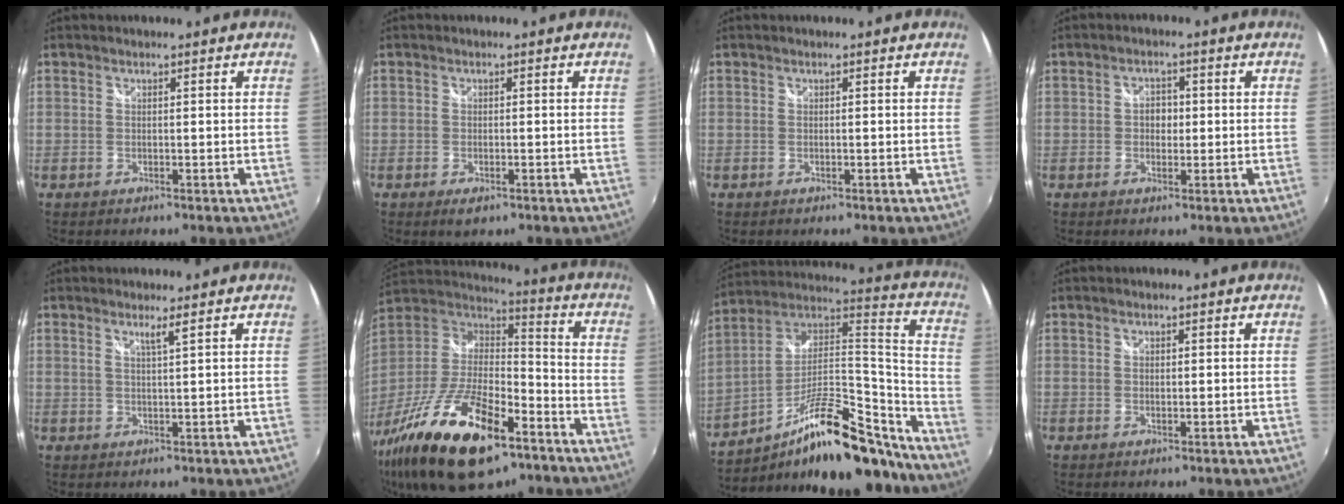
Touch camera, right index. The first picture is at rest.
{"total": 2.0, "force": [-1.1, 1.1, 1.3], "torque": [-0.024, -0.008, -0.017]}
{"total": 0.0}
{"total": 2.7, "force": [-0.2, 2.3, 1.5], "torque": [-0.021, 0.006, -0.006]}
{"total": 1.8, "force": [1.2, -0.5, 1.3], "torque": [-0.023, -0.006, 0.019]}
{"total": 27.4, "force": [-15.2, 11.2, 19.8], "torque": [-0.394, -0.041, -0.255]}
{"total": 25.0, "force": [-17.4, 7.7, 16.2], "torque": [-0.241, 0.025, -0.271]}
{"total": 0.5, "force": [0.1, 0.4, 0.2], "torque": [-0.002, 0.001, 0.001]}